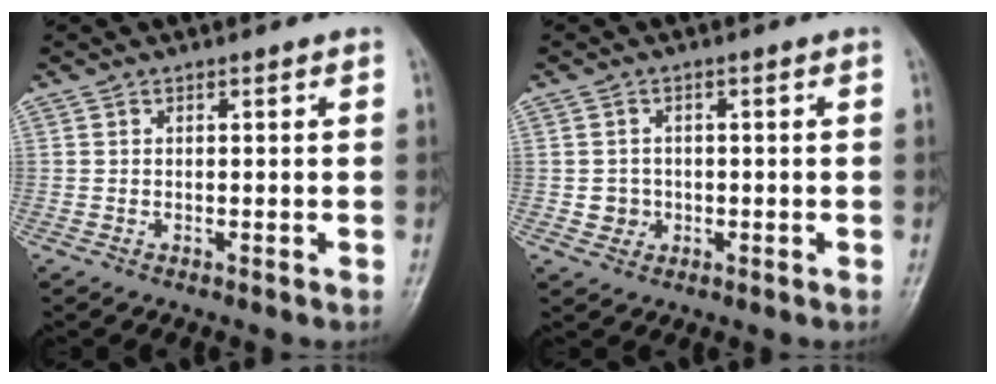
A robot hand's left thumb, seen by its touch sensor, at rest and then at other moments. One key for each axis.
{"total": 2.6, "fx": -0.4, "fy": 2.5, "fz": 0.5, "tx": 0.008, "ty": 0.007, "tz": -0.004}